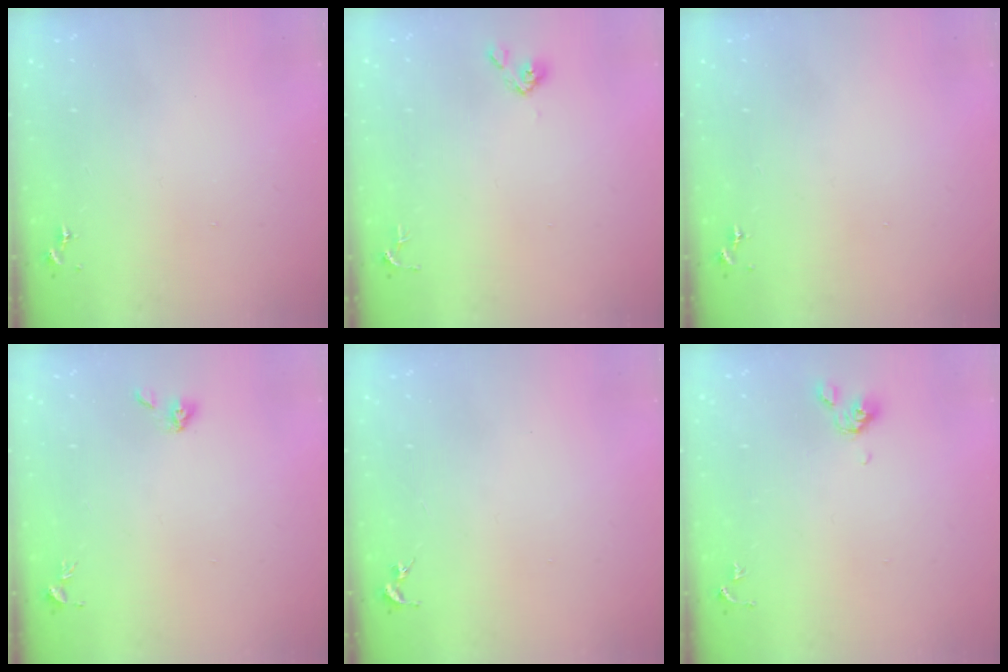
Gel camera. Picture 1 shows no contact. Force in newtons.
{"total": 3.9, "press": 3.9, "slide": 0.5}
{"total": 0.0}
{"total": 4.0, "press": 3.5, "slide": 2.1}
{"total": 0.0}
{"total": 5.5, "press": 5.4, "slide": 0.9}